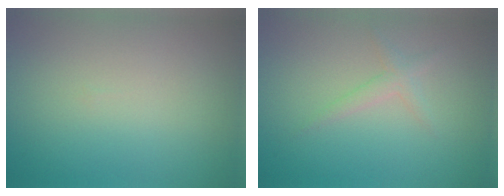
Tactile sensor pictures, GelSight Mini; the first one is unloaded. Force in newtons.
{"total": 1.4, "press": 1.4, "slide": 0.1}